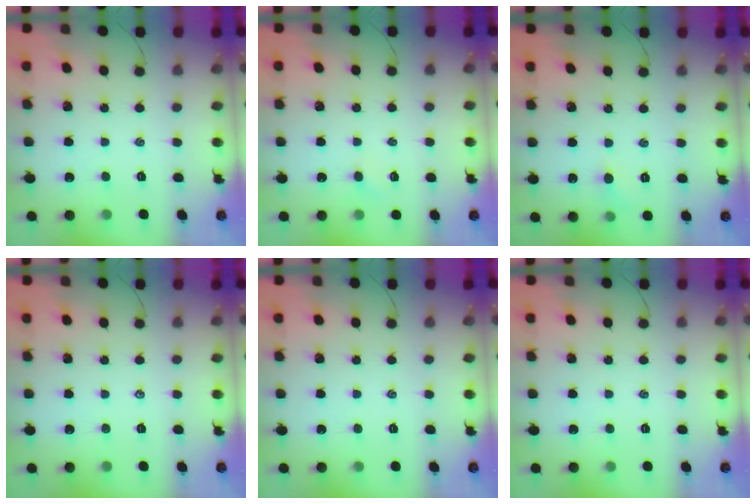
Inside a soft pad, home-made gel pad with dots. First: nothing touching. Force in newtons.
{"total": 1.3, "press": 1.2, "slide": 0.5}
{"total": 4.5, "press": 4.2, "slide": 1.5}
{"total": 0.0}
{"total": 0.0}
{"total": 0.0}